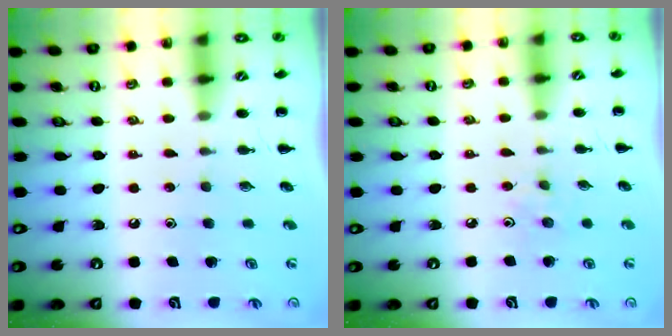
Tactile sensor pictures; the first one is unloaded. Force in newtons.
{"total": 3.1, "press": 2.8, "slide": 1.2}